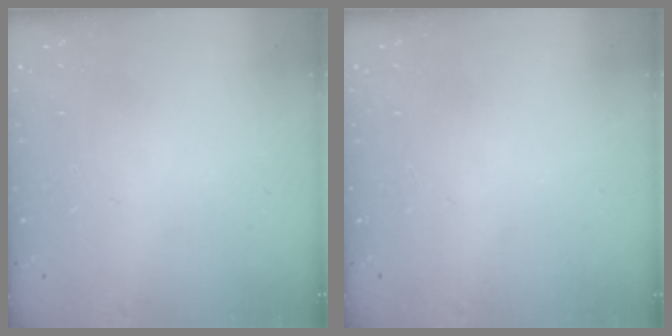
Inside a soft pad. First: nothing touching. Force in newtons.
{"total": 0.0}